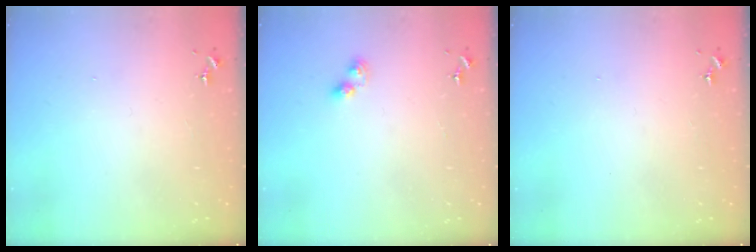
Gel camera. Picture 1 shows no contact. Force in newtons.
{"total": 2.8, "press": 2.8, "slide": 0.5}
{"total": 0.0}